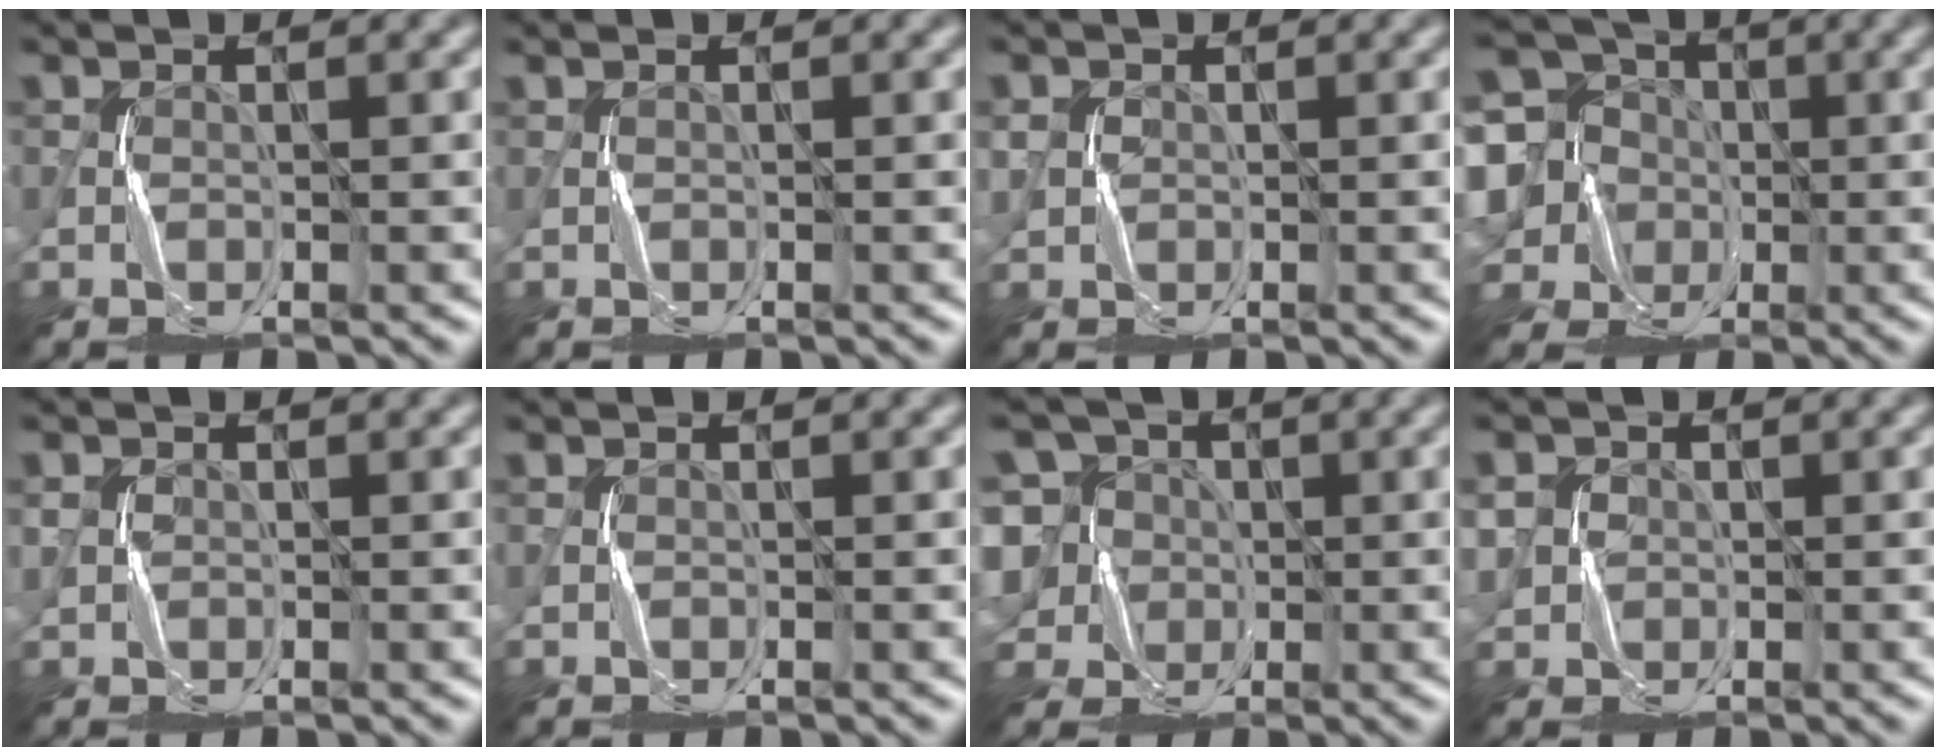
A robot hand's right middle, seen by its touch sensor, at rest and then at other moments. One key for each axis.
{"total": 0.0}
{"total": 1.8, "fx": 0.2, "fy": 1.6, "fz": 0.6, "tx": -0.014, "ty": 0.000, "tz": 0.002}
{"total": 12.0, "fx": 1.0, "fy": 10.8, "fz": 5.2, "tx": -0.157, "ty": 0.038, "tz": -0.018}
{"total": 1.4, "fx": 0.2, "fy": 1.3, "fz": 0.5, "tx": -0.011, "ty": 0.001, "tz": 0.001}
{"total": 0.0}
{"total": 10.5, "fx": 1.7, "fy": 9.4, "fz": 4.3, "tx": -0.112, "ty": 0.036, "tz": 0.005}
{"total": 4.1, "fx": 0.4, "fy": 3.8, "fz": 1.4, "tx": -0.037, "ty": 0.019, "tz": -0.005}